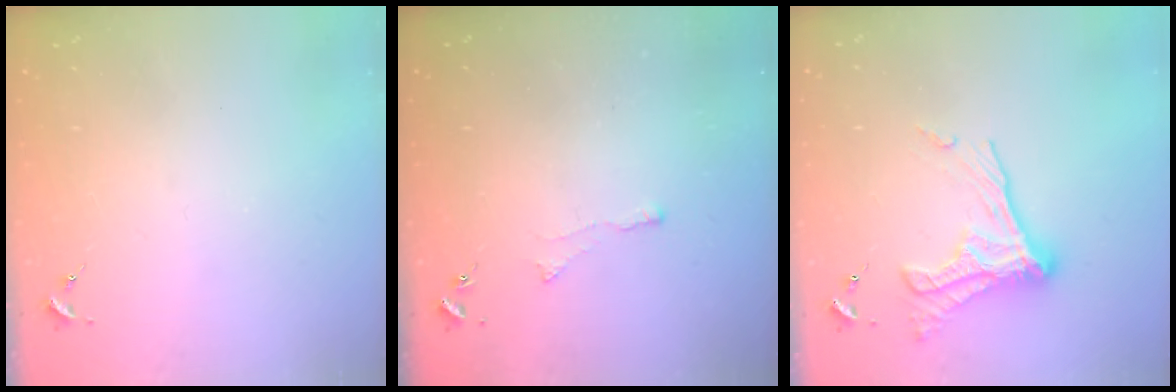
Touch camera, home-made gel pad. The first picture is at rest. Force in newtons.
{"total": 2.6, "press": 2.5, "slide": 0.6}
{"total": 15.9, "press": 15.9, "slide": 1.3}